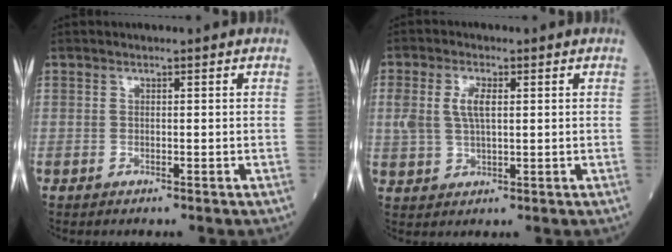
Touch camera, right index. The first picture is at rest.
{"total": 5.2, "force": [1.1, 2.3, 4.5], "torque": [-0.105, 0.011, 0.028]}